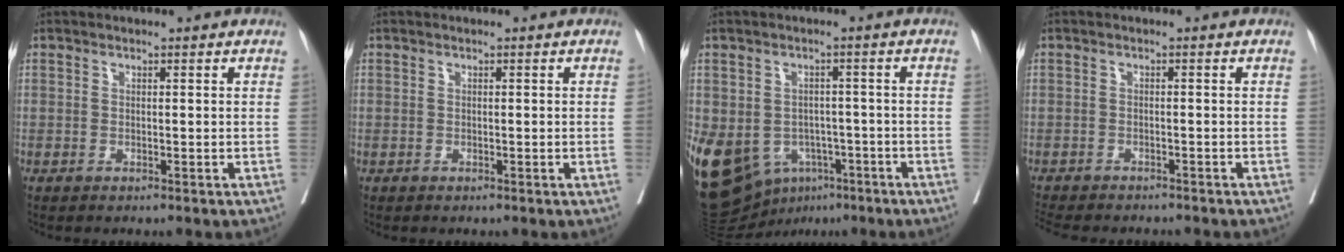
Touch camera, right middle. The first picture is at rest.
{"total": 0.0}
{"total": 18.3, "force": [-7.9, 13.8, 9.1], "torque": [-0.225, 0.004, -0.102]}
{"total": 10.6, "force": [-9.4, 2.7, 4.0], "torque": [-0.072, -0.012, -0.125]}